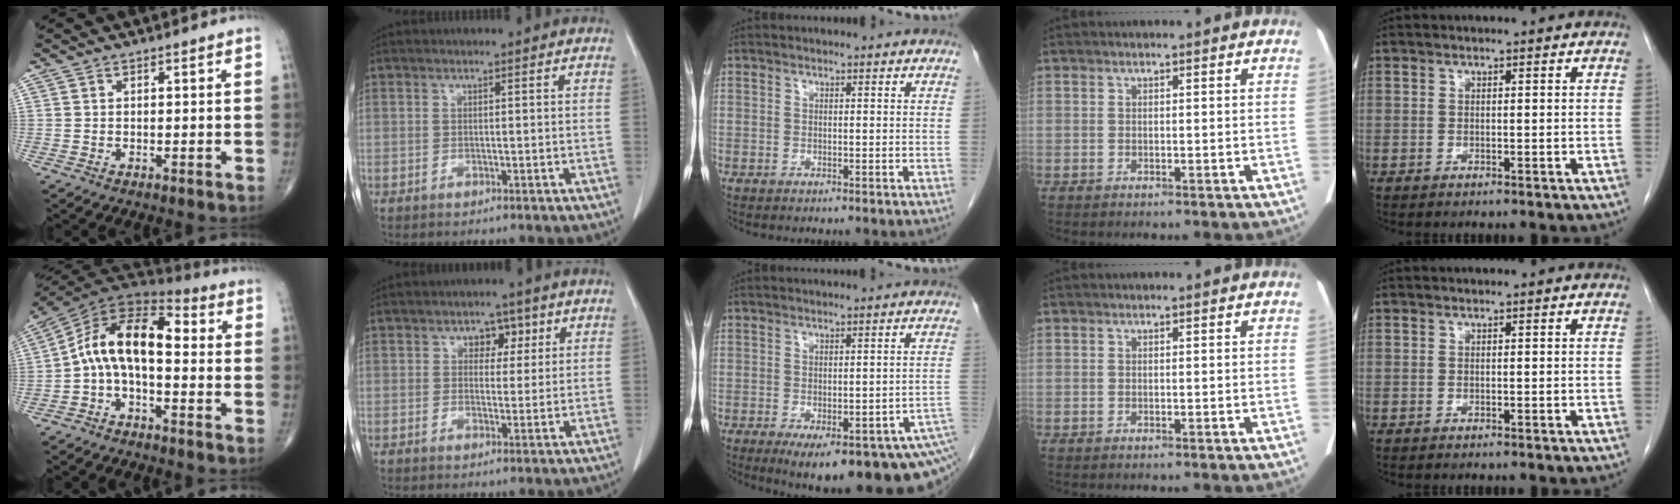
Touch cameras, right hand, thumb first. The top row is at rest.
{"thumb": {"total": 13.2, "force": [-0.6, 7.0, 11.2], "torque": [-0.177, 0.057, -0.025]}, "index": {"total": 3.7, "force": [1.5, 2.7, 2.1], "torque": [-0.020, 0.009, 0.020]}, "middle": {"total": 18.7, "force": [-11.3, 4.9, 14.2], "torque": [-0.123, -0.010, -0.131]}}